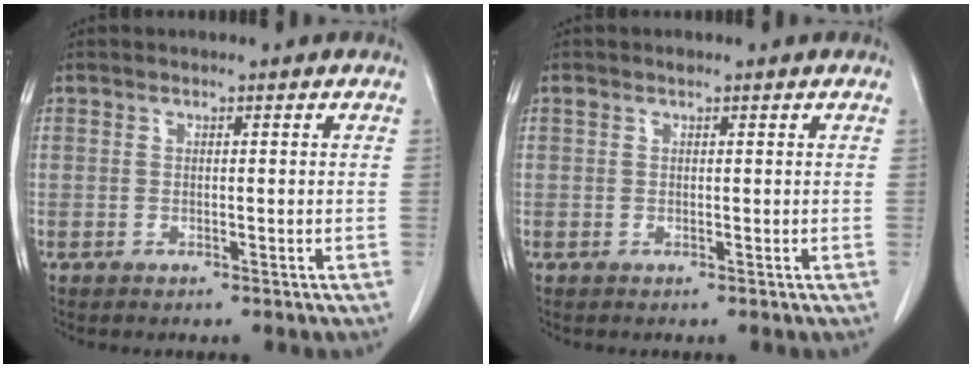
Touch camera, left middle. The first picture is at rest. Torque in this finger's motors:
{"motor_torque": [0.20, -0.16, -0.01, 0.02]}